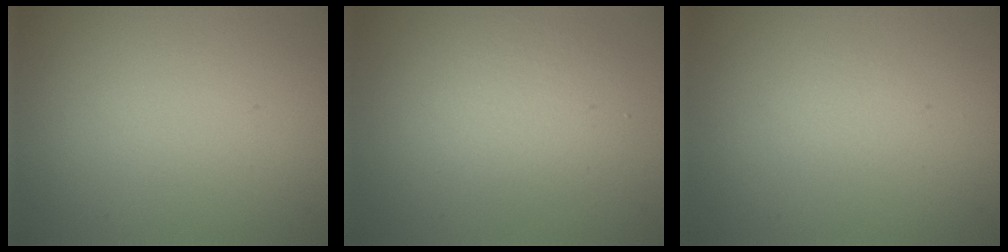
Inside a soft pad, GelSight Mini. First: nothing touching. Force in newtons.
{"total": 3.4, "press": 3.3, "slide": 0.2}
{"total": 0.5, "press": 0.5, "slide": 0.0}